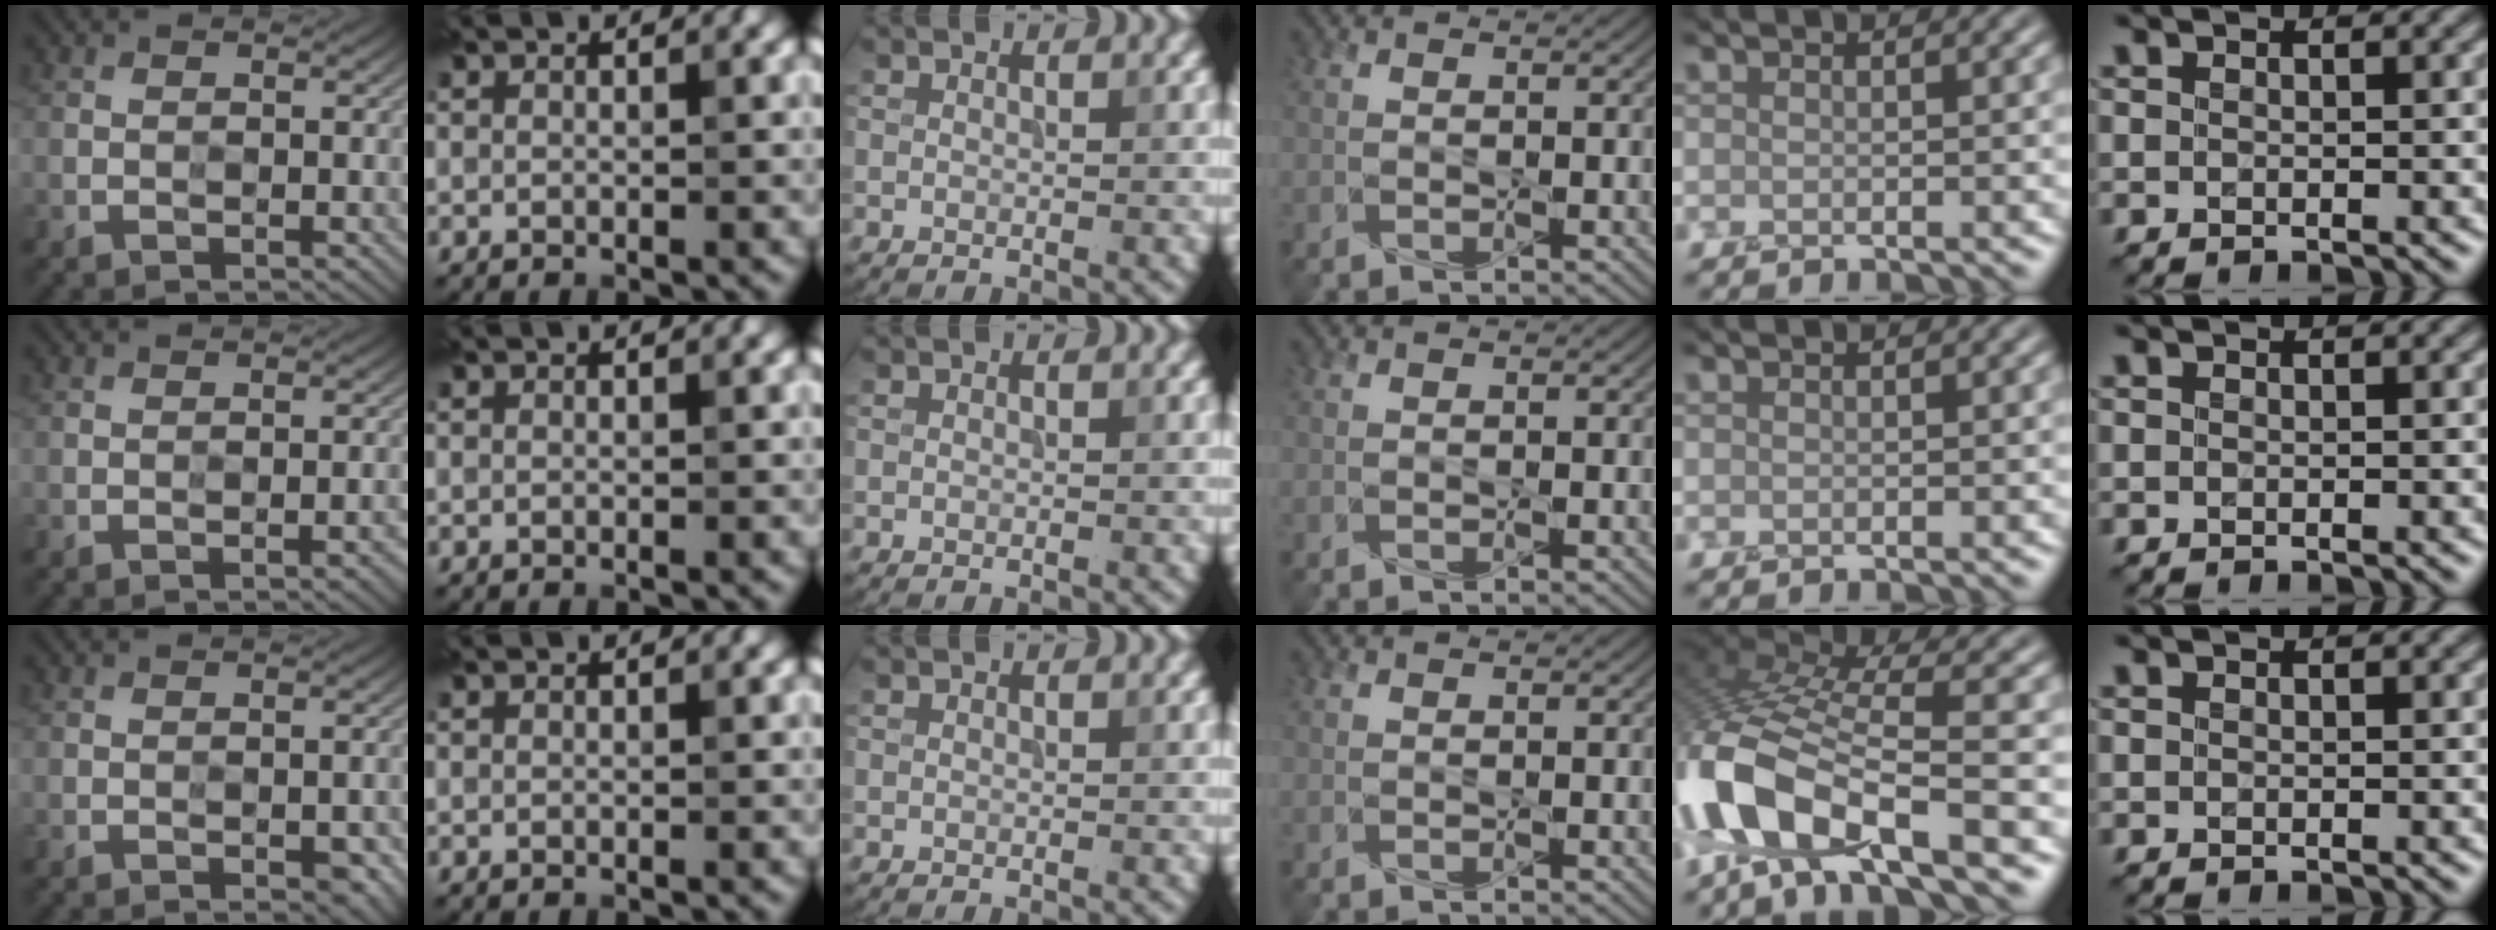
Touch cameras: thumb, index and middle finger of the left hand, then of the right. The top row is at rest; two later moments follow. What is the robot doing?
{"motion": "screw", "object": "penn cap"}